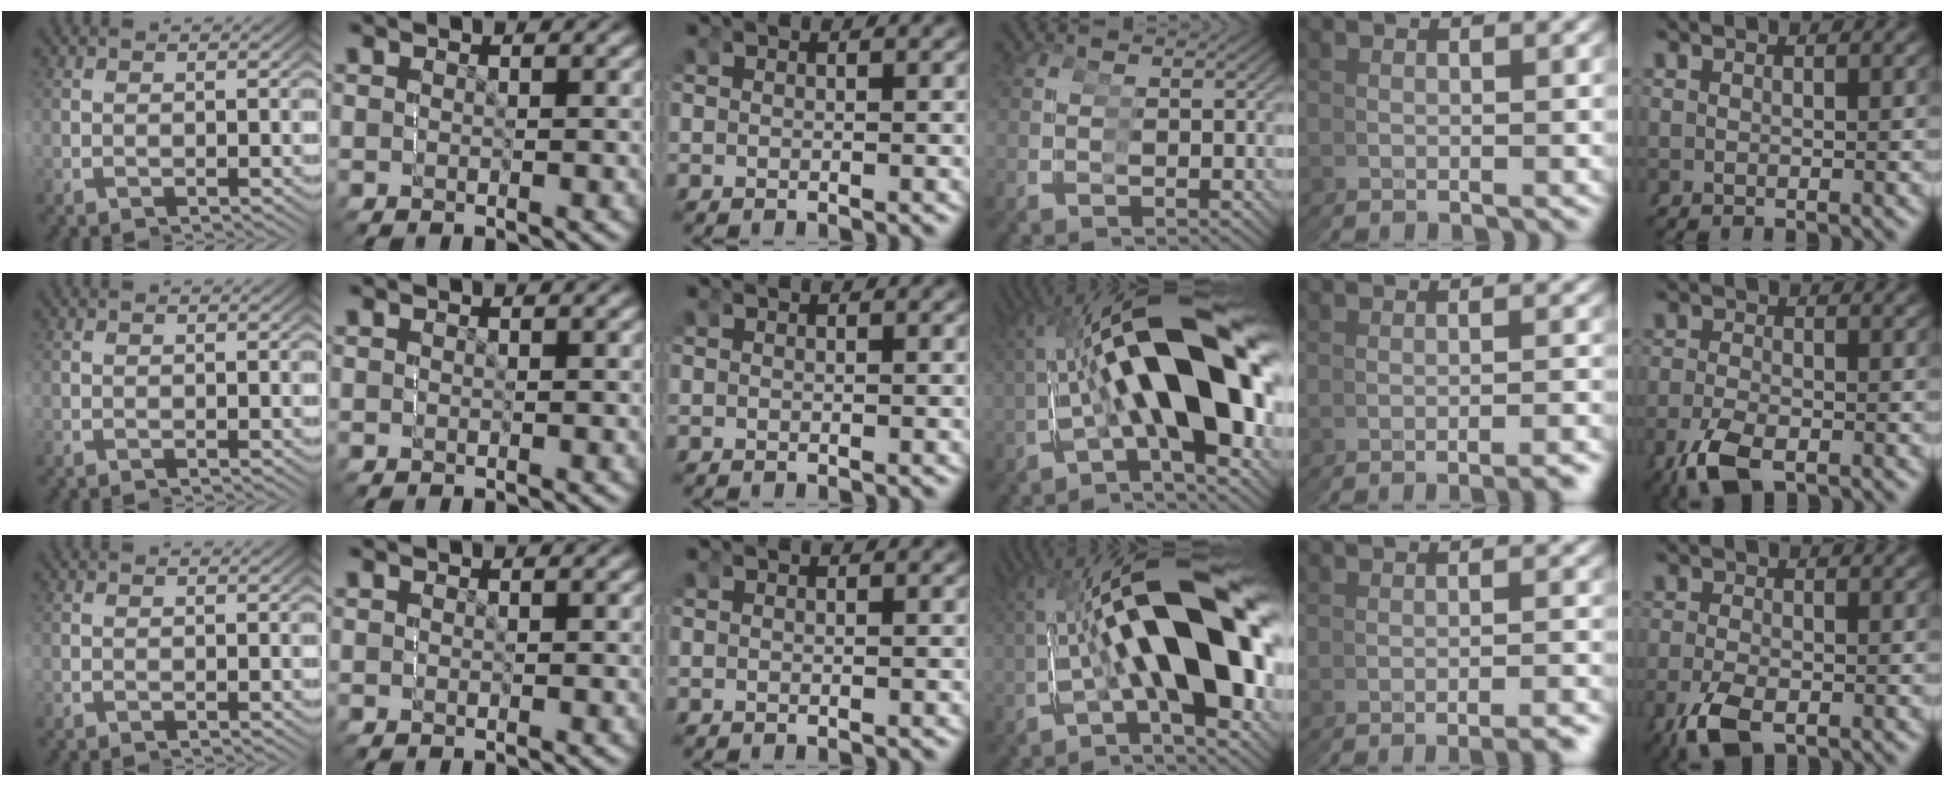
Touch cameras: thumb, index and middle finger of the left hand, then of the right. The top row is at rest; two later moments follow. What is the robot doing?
{"motion": "grasp_and_lifting", "object": "screwdriver"}